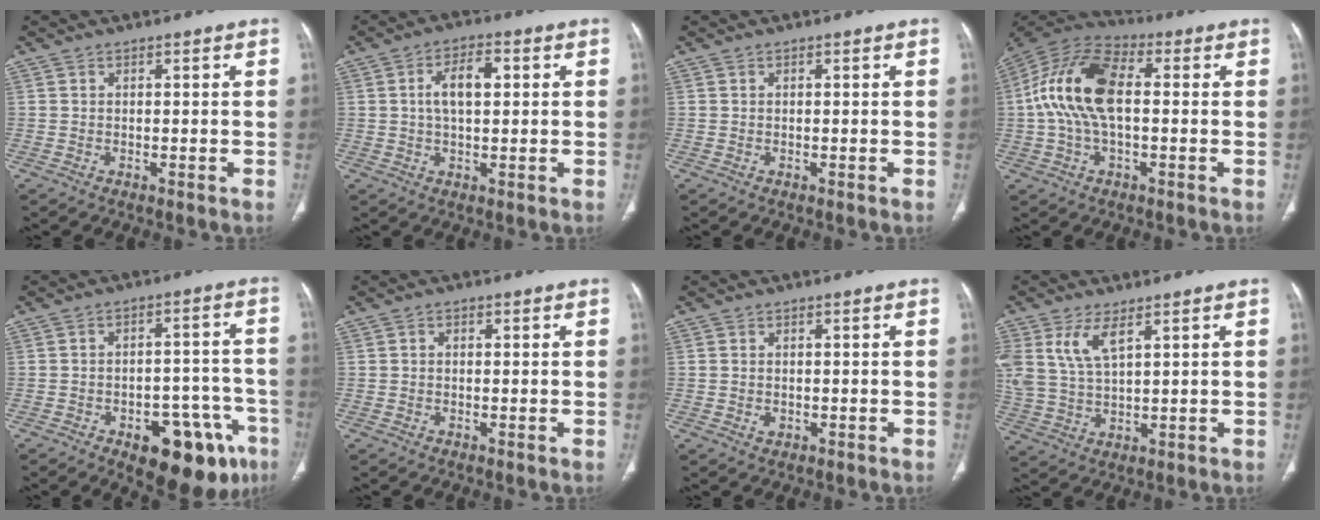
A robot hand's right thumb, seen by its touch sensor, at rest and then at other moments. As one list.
[{"total": 6.7, "force": [1.2, 3.3, 5.7], "torque": [-0.101, 0.013, 0.019]}, {"total": 0.0}, {"total": 15.8, "force": [0.7, 8.2, 13.5], "torque": [-0.274, 0.035, 0.006]}, {"total": 17.4, "force": [-8.9, 8.6, 12.3], "torque": [-0.100, 0.055, -0.106]}, {"total": 0.7, "force": [0.1, 0.6, 0.4], "torque": [-0.004, 0.002, -0.001]}, {"total": 1.4, "force": [-0.2, 1.1, 0.8], "torque": [-0.013, 0.002, 0.000]}, {"total": 8.7, "force": [4.2, 3.8, 6.6], "torque": [-0.149, -0.008, 0.094]}]